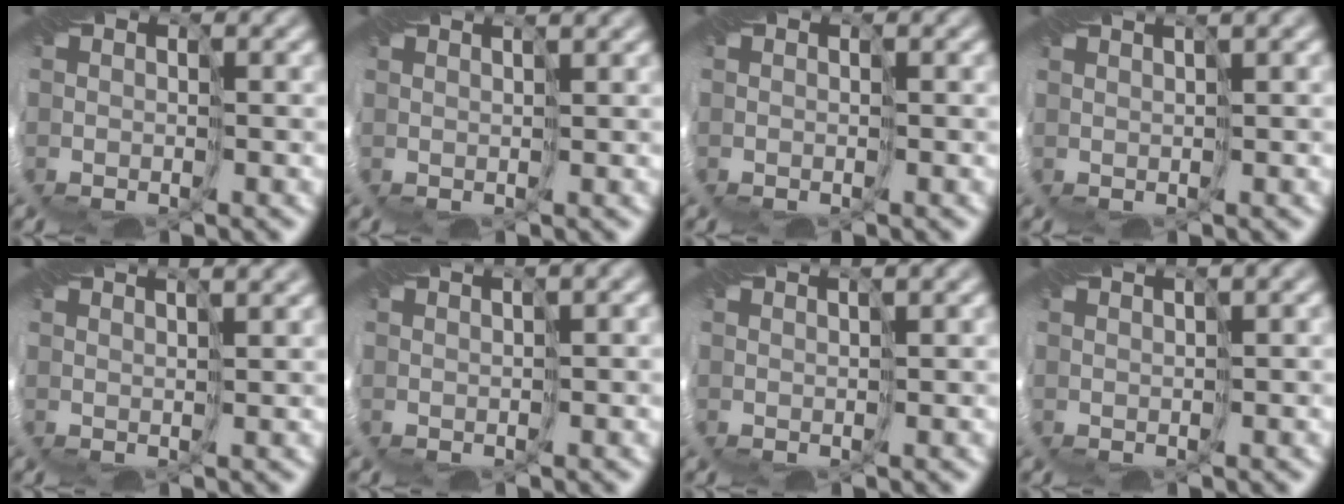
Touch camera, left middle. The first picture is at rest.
{"total": 2.4, "force": [2.0, 0.3, 1.3], "torque": [-0.018, 0.007, 0.016]}
{"total": 0.0}
{"total": 2.7, "force": [1.7, 0.1, 2.1], "torque": [-0.038, 0.006, 0.029]}
{"total": 4.8, "force": [3.8, 1.3, 2.8], "torque": [-0.030, 0.024, 0.031]}
{"total": 2.1, "force": [1.4, 0.0, 1.6], "torque": [-0.033, 0.004, 0.024]}
{"total": 2.6, "force": [2.0, 0.3, 1.6], "torque": [-0.024, 0.011, 0.018]}
{"total": 2.3, "force": [1.6, 0.0, 1.6], "torque": [-0.032, 0.004, 0.026]}